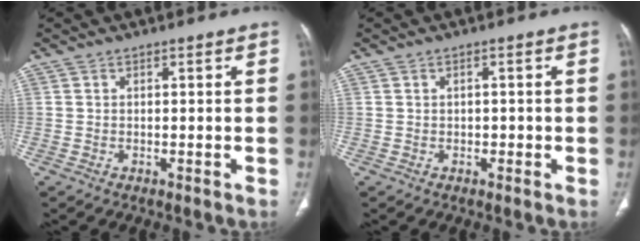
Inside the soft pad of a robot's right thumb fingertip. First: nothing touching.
{"total": 0.9, "force": [-0.1, 0.8, 0.4], "torque": [-0.003, 0.003, -0.002]}